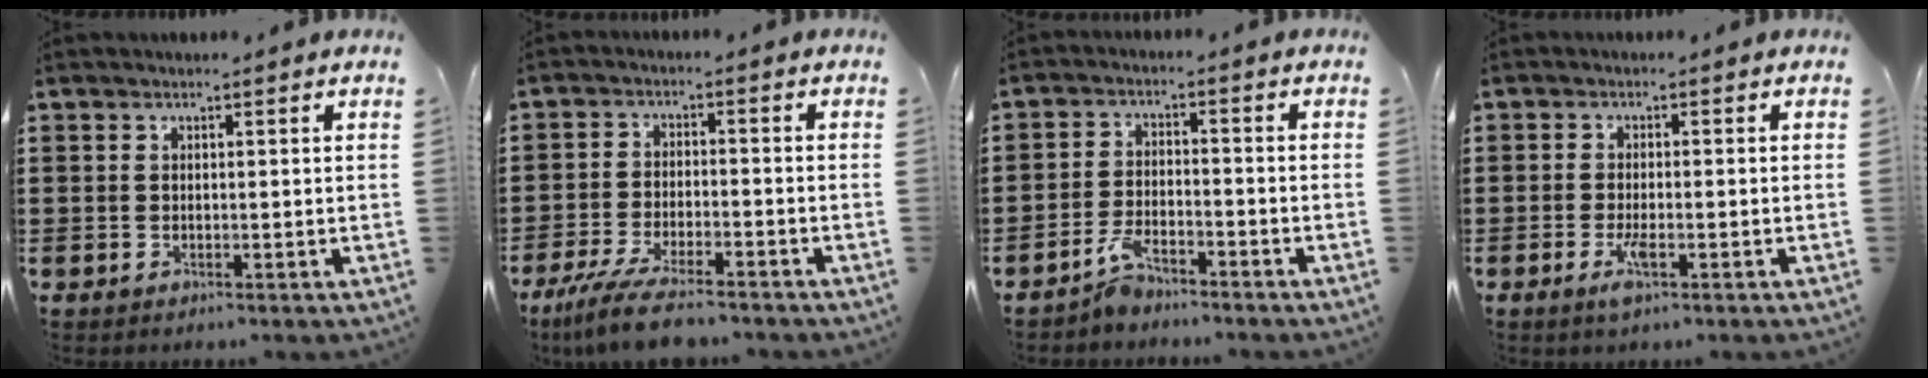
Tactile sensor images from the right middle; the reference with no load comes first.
{"total": 6.6, "force": [-5.4, 0.8, 3.7], "torque": [-0.087, -0.013, -0.103]}
{"total": 3.9, "force": [-3.5, 0.9, 1.6], "torque": [-0.035, 0.010, -0.069]}
{"total": 2.8, "force": [-1.1, 0.6, 2.5], "torque": [-0.057, -0.005, -0.024]}